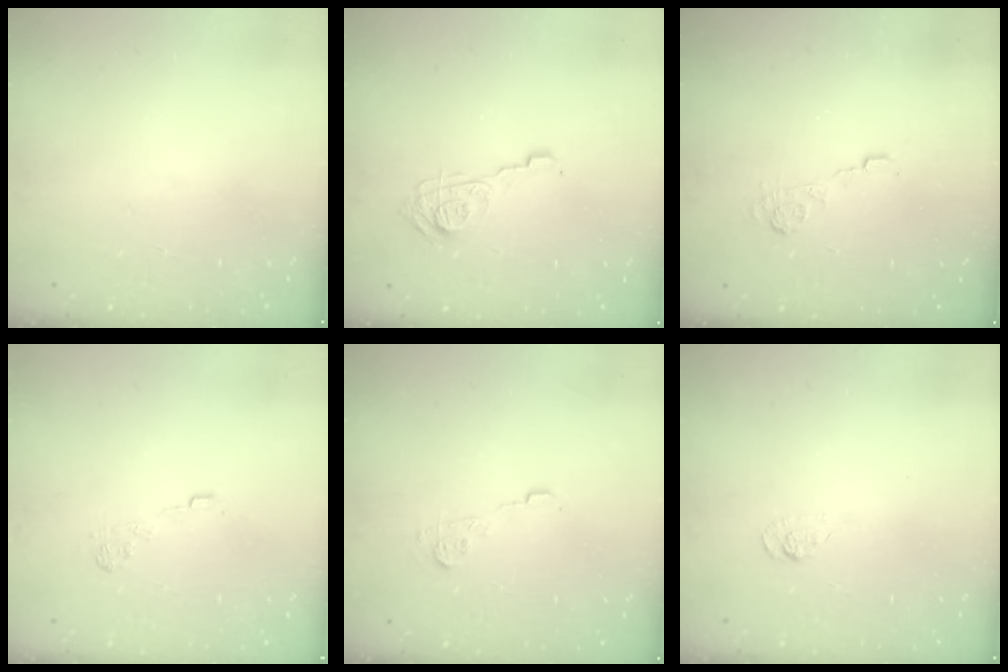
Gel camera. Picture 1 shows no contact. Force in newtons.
{"total": 10.4, "press": 10.4, "slide": 0.4}
{"total": 5.2, "press": 5.2, "slide": 0.4}
{"total": 8.7, "press": 8.6, "slide": 1.3}
{"total": 7.0, "press": 7.0, "slide": 0.4}
{"total": 3.6, "press": 3.3, "slide": 1.4}